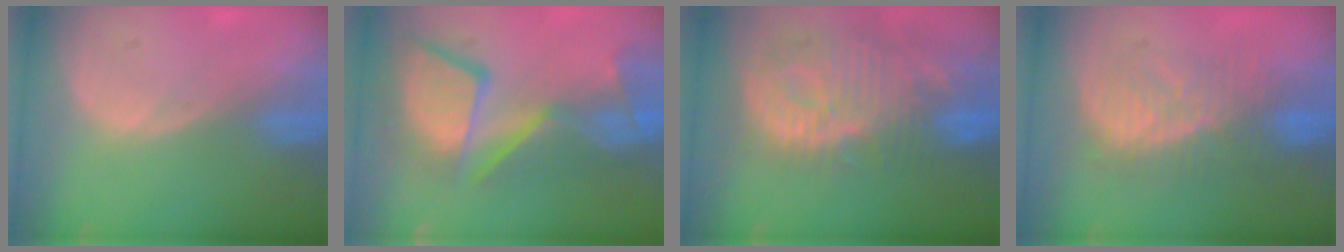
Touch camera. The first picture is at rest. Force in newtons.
{"total": 13.2, "press": 11.2, "slide": 7.0}
{"total": 13.3, "press": 11.6, "slide": 6.5}
{"total": 8.4, "press": 8.2, "slide": 2.0}